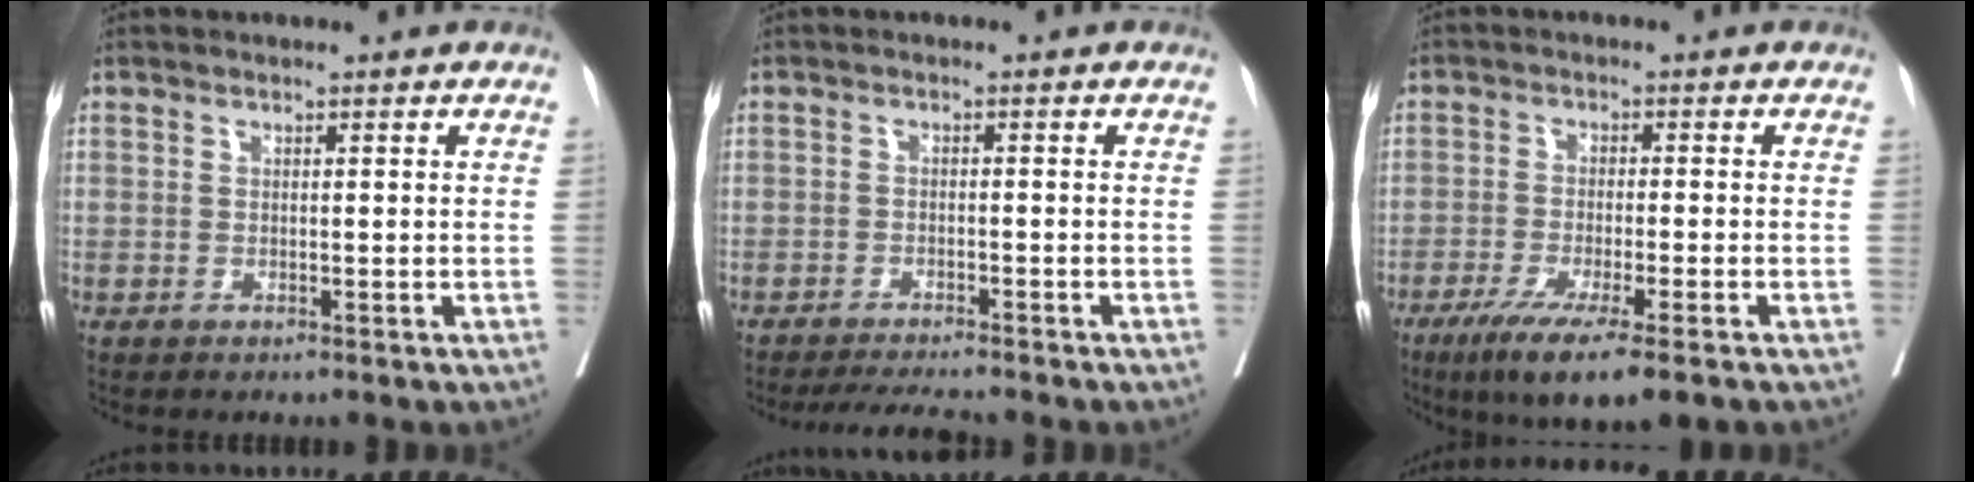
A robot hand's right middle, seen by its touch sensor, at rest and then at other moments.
{"total": 5.6, "force": [-5.2, 0.1, 2.0], "torque": [-0.028, -0.014, -0.083]}
{"total": 9.6, "force": [-6.2, 0.5, 7.4], "torque": [-0.119, -0.024, -0.095]}